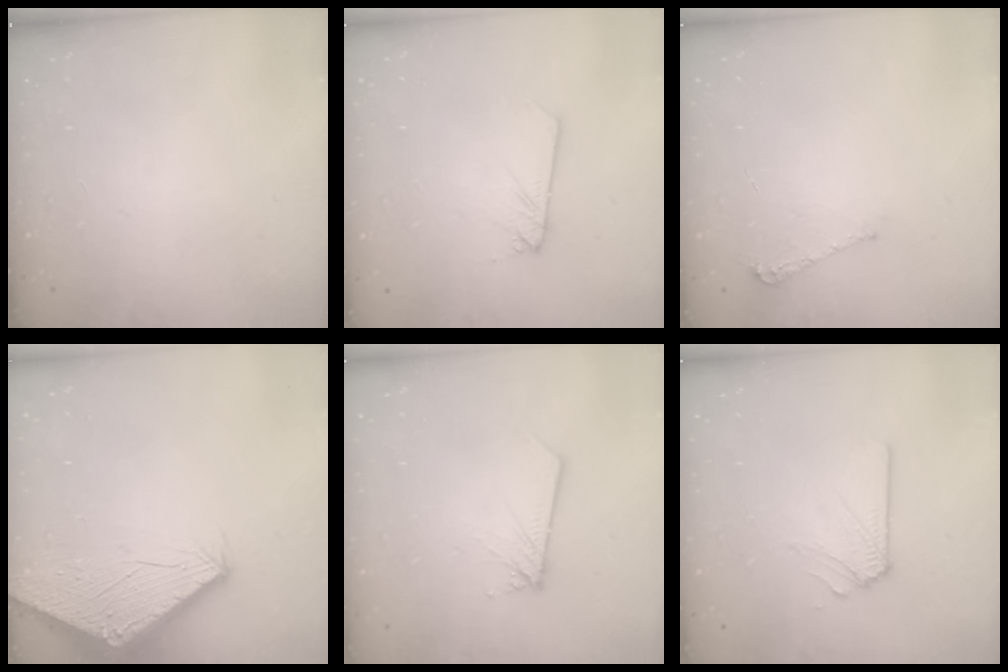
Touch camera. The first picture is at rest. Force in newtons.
{"total": 2.3, "press": 2.3, "slide": 0.1}
{"total": 5.3, "press": 5.2, "slide": 0.5}
{"total": 2.7, "press": 2.7, "slide": 0.1}
{"total": 2.7, "press": 2.7, "slide": 0.2}
{"total": 2.9, "press": 2.8, "slide": 0.5}